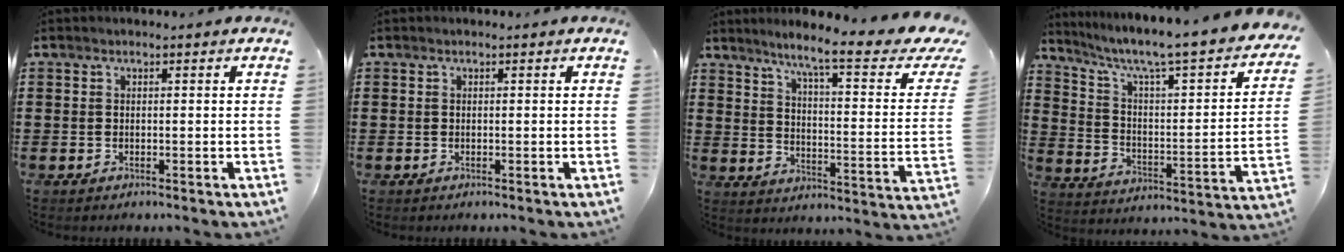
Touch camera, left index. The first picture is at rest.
{"total": 0.0}
{"total": 8.7, "force": [6.2, -0.2, 6.2], "torque": [-0.117, -0.047, 0.089]}
{"total": 5.4, "force": [3.9, 0.3, 3.7], "torque": [-0.091, -0.044, 0.054]}